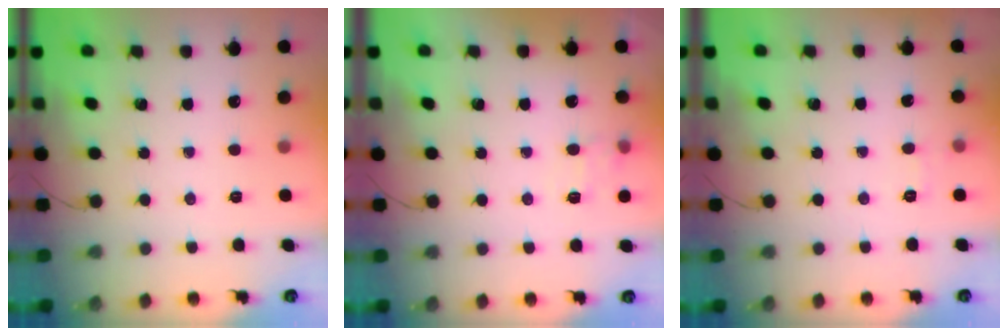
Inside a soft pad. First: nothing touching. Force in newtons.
{"total": 9.5, "press": 9.4, "slide": 1.7}
{"total": 4.5, "press": 4.4, "slide": 1.2}